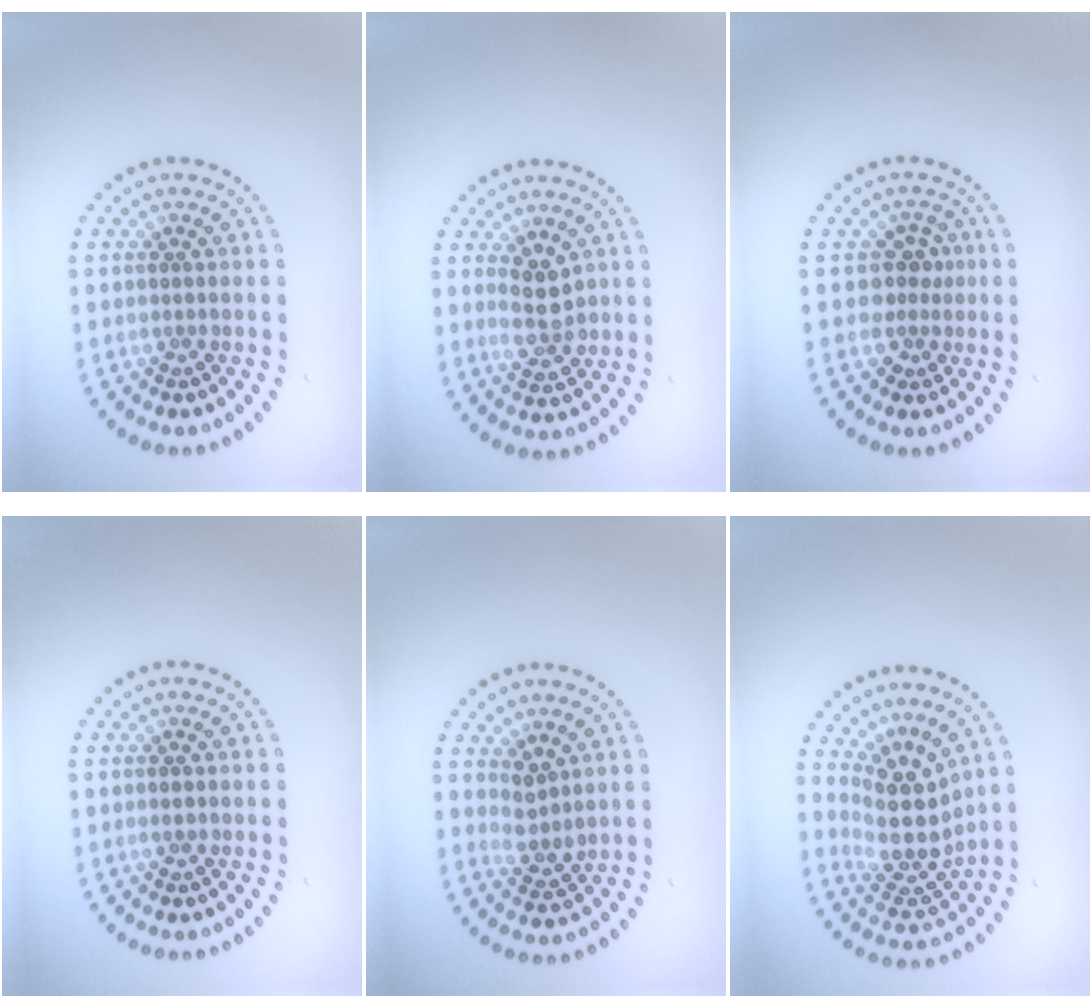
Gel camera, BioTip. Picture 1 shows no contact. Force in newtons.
{"total": 2.7, "press": 2.7, "slide": 0.6}
{"total": 2.4, "press": 1.8, "slide": 1.6}
{"total": 1.0, "press": 0.9, "slide": 0.2}
{"total": 2.1, "press": 1.7, "slide": 1.3}
{"total": 4.9, "press": 3.8, "slide": 3.1}